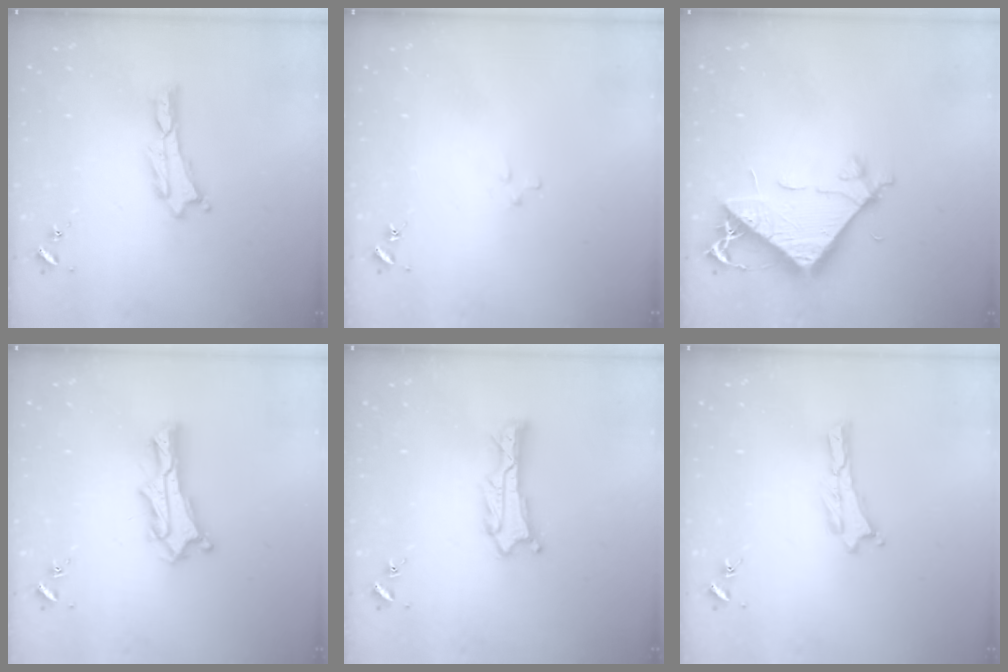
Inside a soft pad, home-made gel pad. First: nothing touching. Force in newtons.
{"total": 1.8, "press": 1.8, "slide": 0.1}
{"total": 8.5, "press": 8.5, "slide": 0.7}
{"total": 5.2, "press": 5.2, "slide": 0.6}
{"total": 1.2, "press": 1.2, "slide": 0.1}
{"total": 0.0}